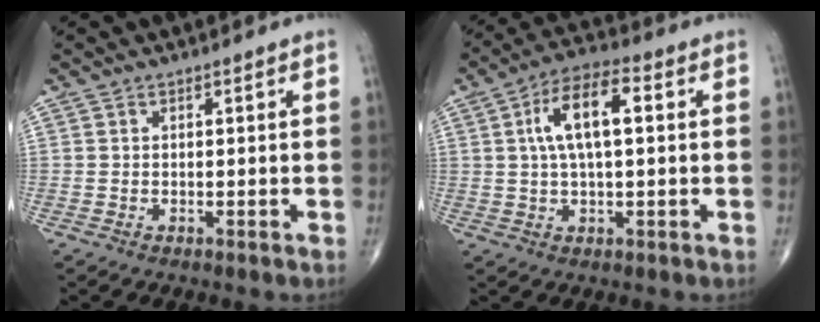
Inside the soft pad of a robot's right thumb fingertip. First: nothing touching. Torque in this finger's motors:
{"motor_torque": [1.05, 1.99, 1.03, -0.10, 0.32]}